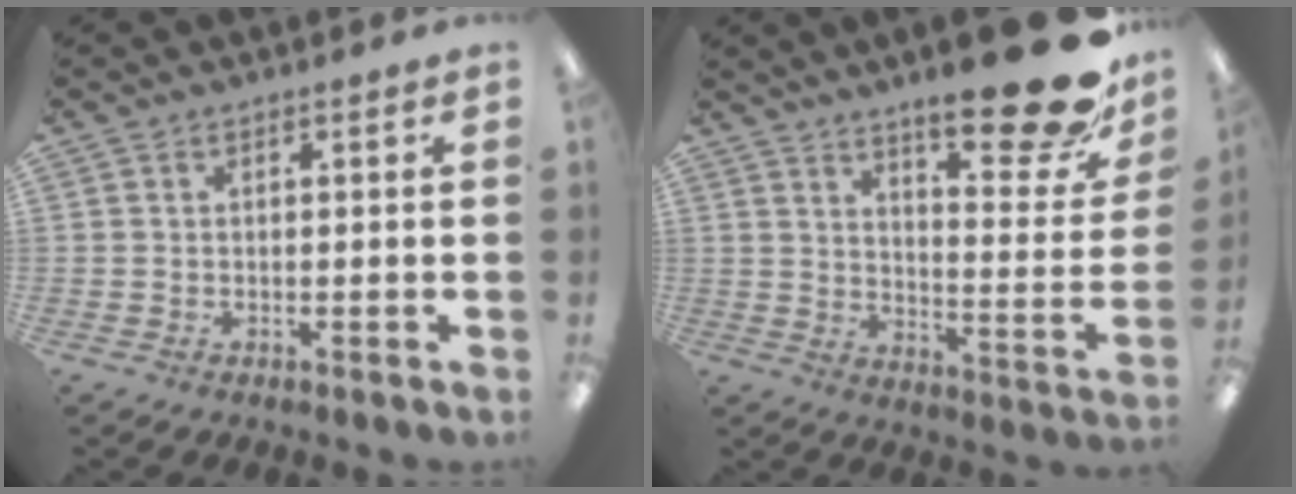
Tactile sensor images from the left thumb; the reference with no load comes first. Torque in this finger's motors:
{"motor_torque": [2.37, 1.36, 1.52, -1.25, 0.07]}